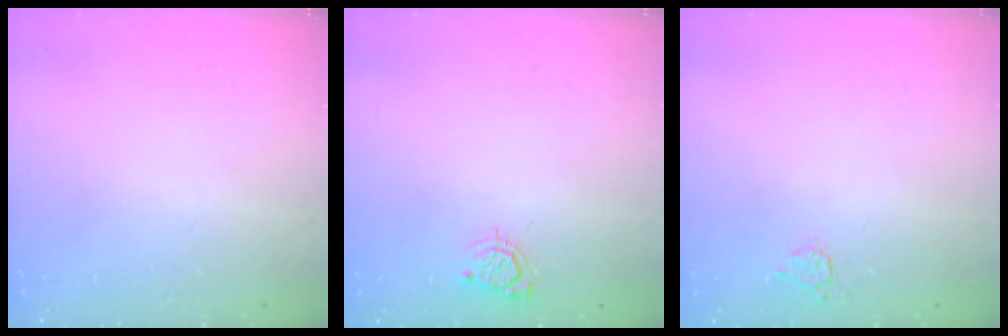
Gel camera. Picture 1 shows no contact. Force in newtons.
{"total": 4.6, "press": 4.6, "slide": 0.5}
{"total": 3.6, "press": 3.6, "slide": 0.4}